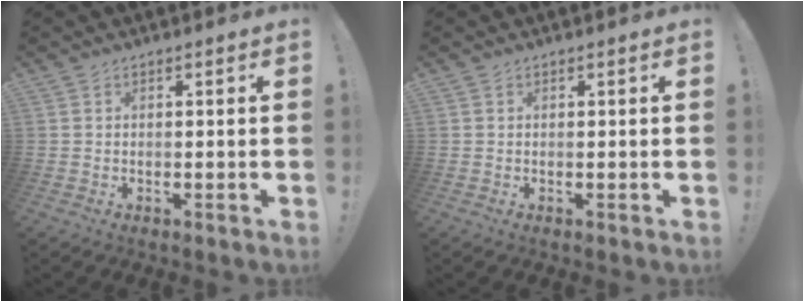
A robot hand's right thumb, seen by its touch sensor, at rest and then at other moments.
{"total": 0.0}